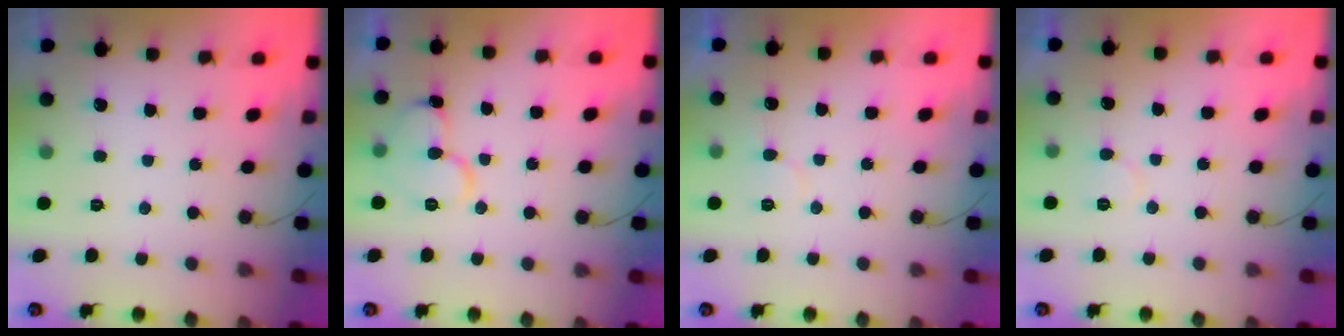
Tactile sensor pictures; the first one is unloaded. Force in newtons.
{"total": 11.9, "press": 11.8, "slide": 1.2}
{"total": 6.3, "press": 6.3, "slide": 0.4}
{"total": 5.1, "press": 5.1, "slide": 0.5}